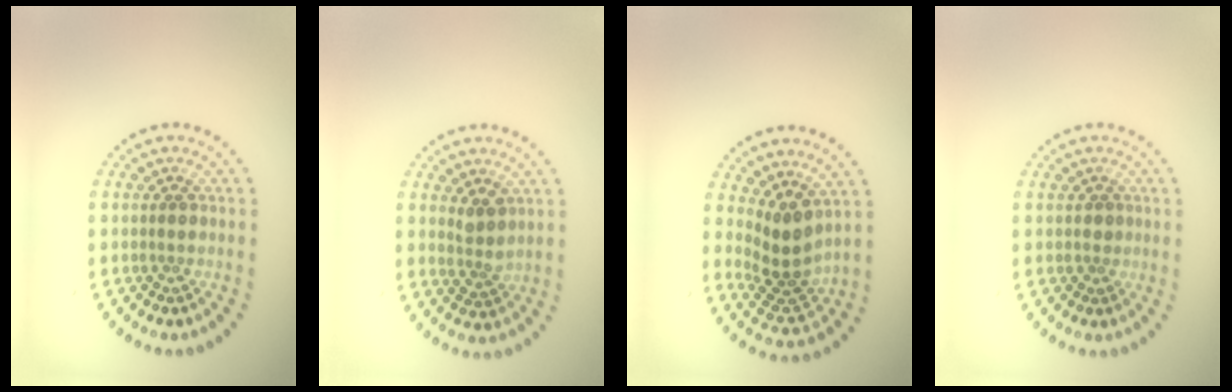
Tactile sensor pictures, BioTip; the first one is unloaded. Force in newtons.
{"total": 1.8, "press": 1.3, "slide": 1.2}
{"total": 3.5, "press": 2.7, "slide": 2.3}
{"total": 0.5, "press": 0.2, "slide": 0.5}